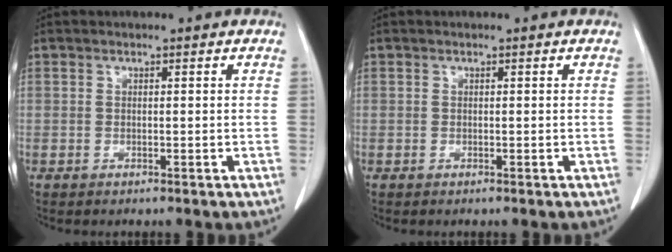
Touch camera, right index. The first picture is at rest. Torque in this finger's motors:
{"motor_torque": [-0.06, 0.00, -0.02, -0.02]}